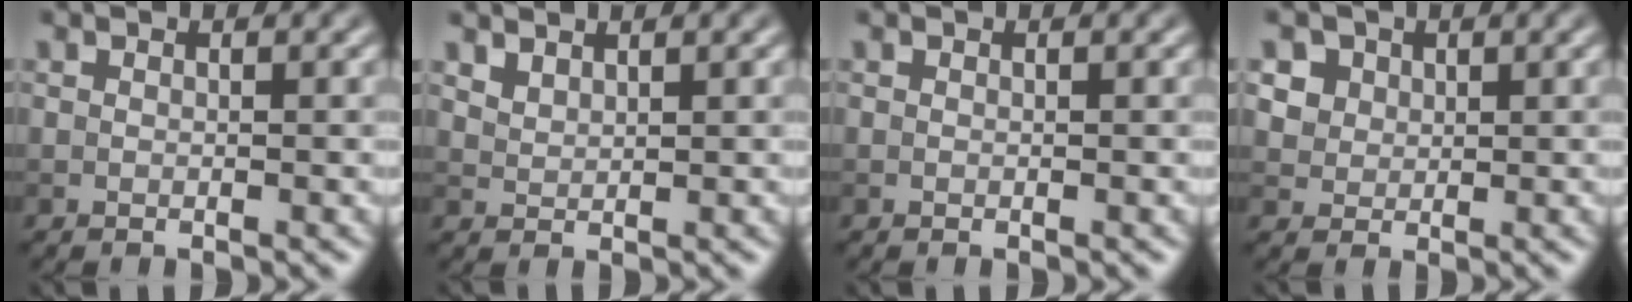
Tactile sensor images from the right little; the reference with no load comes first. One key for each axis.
{"total": 1.4, "fx": 1.3, "fy": 0.4, "fz": 0.4, "tx": -0.012, "ty": 0.001, "tz": 0.027}
{"total": 0.0}
{"total": 4.1, "fx": 2.1, "fy": 3.1, "fz": 1.6, "tx": -0.043, "ty": 0.004, "tz": 0.039}